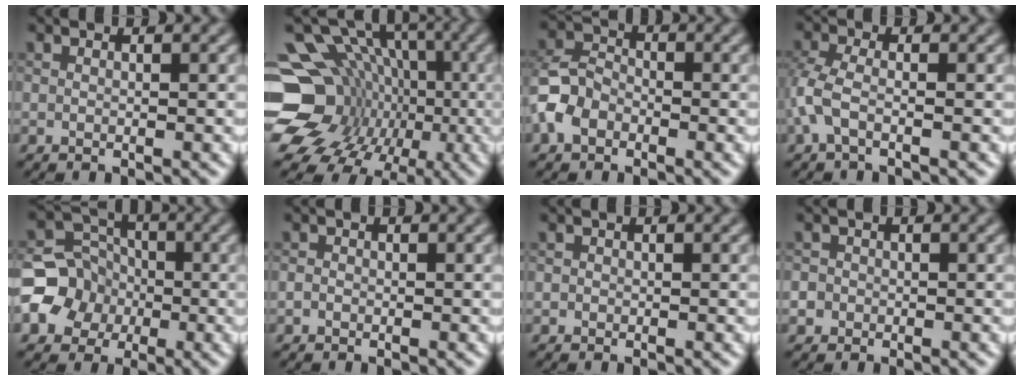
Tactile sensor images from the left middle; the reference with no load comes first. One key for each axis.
{"total": 17.4, "fx": -3.6, "fy": 14.6, "fz": 8.7, "tx": -0.154, "ty": 0.013, "tz": -0.064}
{"total": 3.9, "fx": -1.9, "fy": 2.9, "fz": 1.8, "tx": -0.039, "ty": 0.006, "tz": -0.051}
{"total": 2.7, "fx": -1.1, "fy": 1.1, "fz": 2.3, "tx": -0.062, "ty": 0.001, "tz": -0.033}
{"total": 6.0, "fx": -1.7, "fy": 5.3, "fz": 2.1, "tx": -0.023, "ty": 0.005, "tz": -0.050}
{"total": 0.7, "fx": -0.3, "fy": 0.5, "fz": 0.2, "tx": -0.002, "ty": -0.002, "tz": -0.008}
{"total": 0.5, "fx": -0.1, "fy": 0.5, "fz": 0.0, "tx": 0.004, "ty": -0.005, "tz": -0.002}
{"total": 2.5, "fx": -0.9, "fy": 2.2, "fz": 0.5, "tx": 0.003, "ty": 0.008, "tz": -0.029}